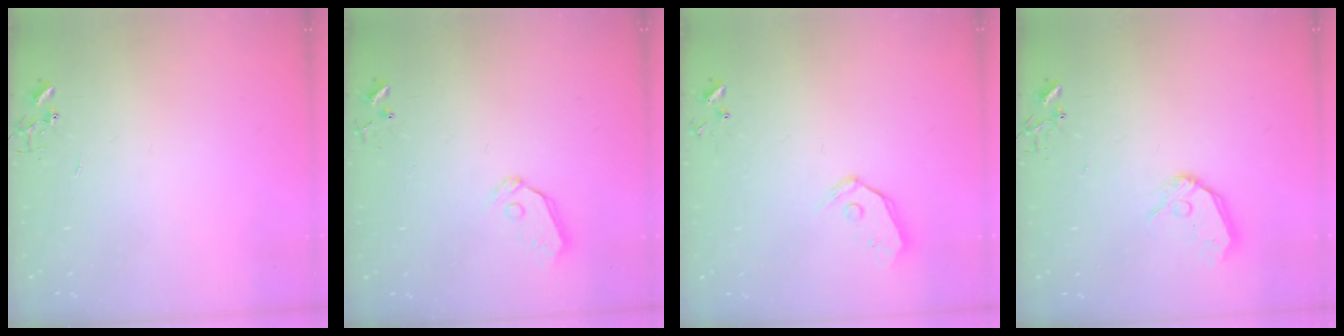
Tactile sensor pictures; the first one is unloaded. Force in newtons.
{"total": 5.3, "press": 5.3, "slide": 0.2}
{"total": 6.9, "press": 6.9, "slide": 0.7}
{"total": 10.5, "press": 10.5, "slide": 1.3}